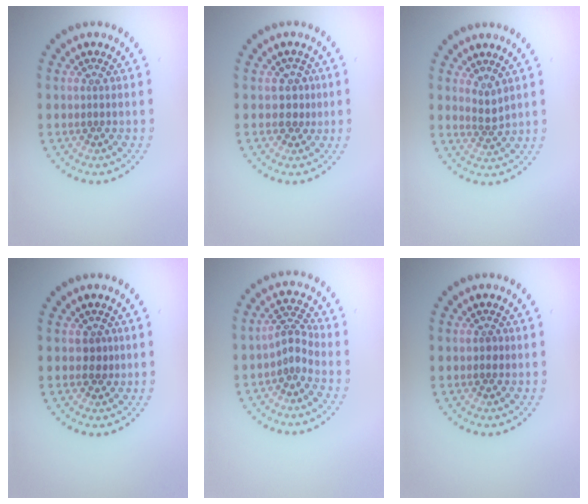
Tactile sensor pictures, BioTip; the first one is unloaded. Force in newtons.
{"total": 1.6, "press": 1.3, "slide": 1.0}
{"total": 1.5, "press": 1.1, "slide": 1.0}
{"total": 1.2, "press": 1.0, "slide": 0.7}
{"total": 2.1, "press": 1.5, "slide": 1.5}
{"total": 0.8, "press": 0.8, "slide": 0.2}